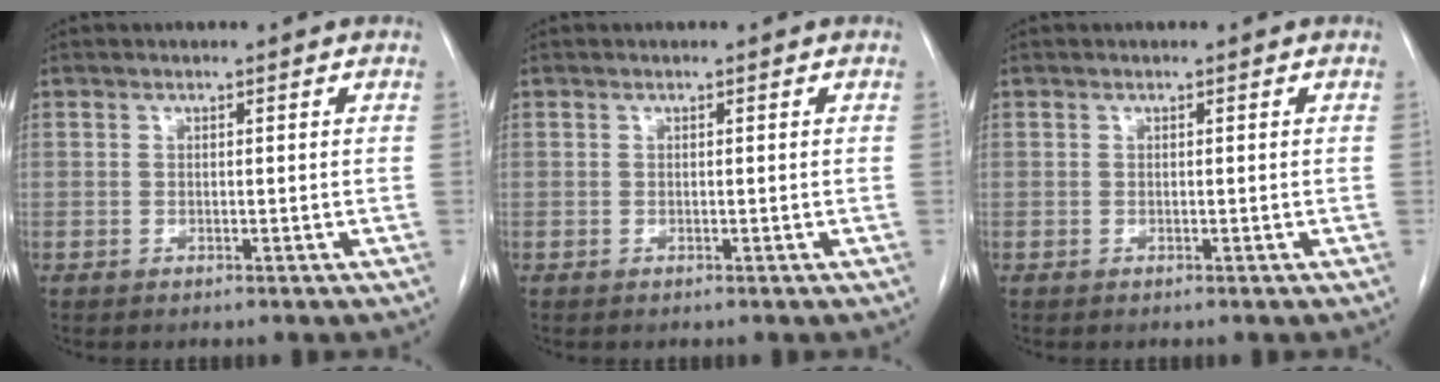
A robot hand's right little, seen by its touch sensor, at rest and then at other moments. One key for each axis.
{"total": 0.0}
{"total": 0.0}